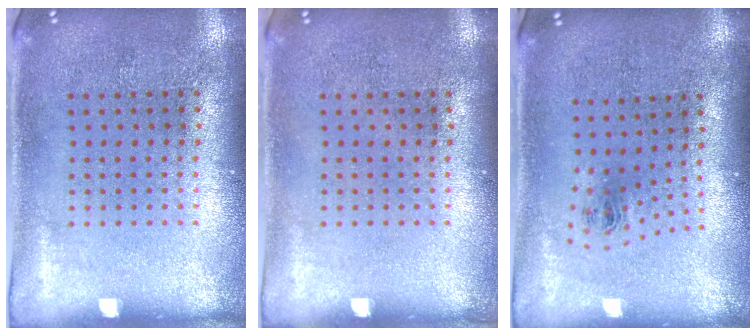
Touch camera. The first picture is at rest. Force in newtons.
{"total": 0.0}
{"total": 0.9, "press": 0.4, "slide": 0.9}